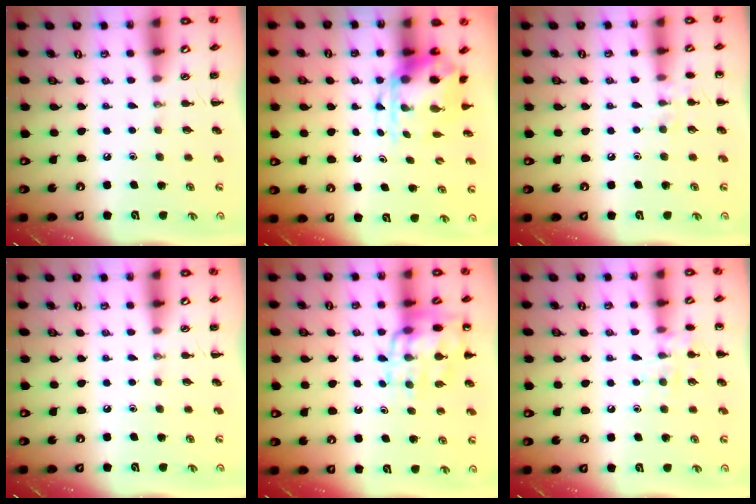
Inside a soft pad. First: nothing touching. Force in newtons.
{"total": 4.7, "press": 4.7, "slide": 0.6}
{"total": 6.8, "press": 6.5, "slide": 2.0}
{"total": 0.0}
{"total": 13.1, "press": 12.9, "slide": 2.6}
{"total": 8.8, "press": 8.7, "slide": 1.5}